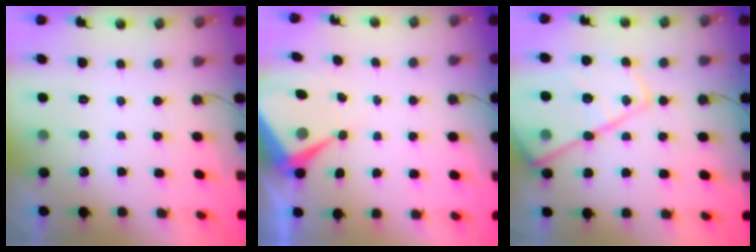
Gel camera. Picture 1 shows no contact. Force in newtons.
{"total": 7.2, "press": 7.2, "slide": 0.6}
{"total": 21.7, "press": 21.6, "slide": 1.6}